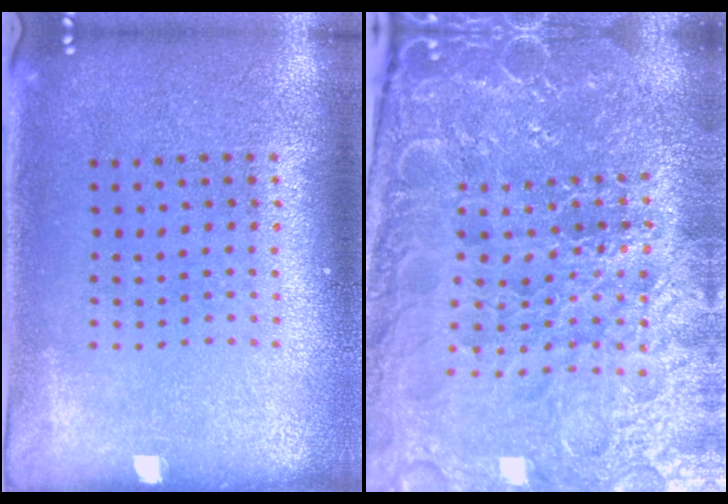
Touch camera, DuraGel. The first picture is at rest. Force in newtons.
{"total": 5.2, "press": 4.9, "slide": 1.7}